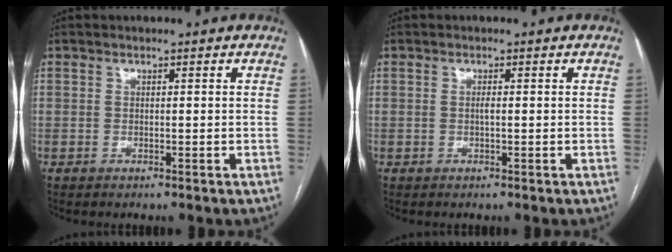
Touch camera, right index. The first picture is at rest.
{"total": 0.7, "force": [-0.1, 0.1, 0.7], "torque": [-0.014, 0.000, -0.001]}